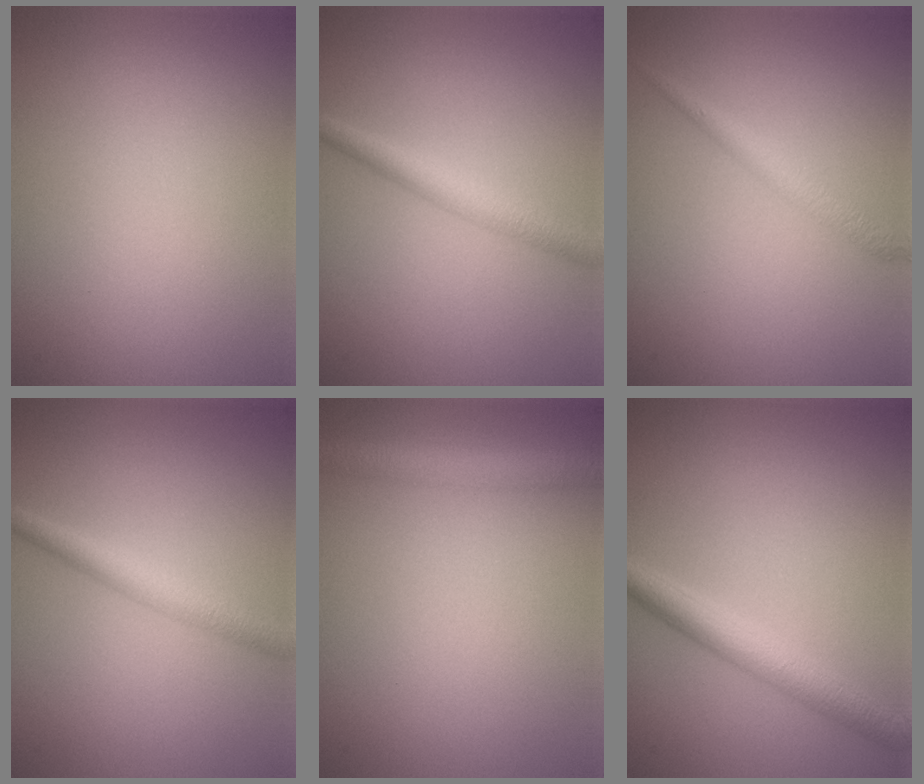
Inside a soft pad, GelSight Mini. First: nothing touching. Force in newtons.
{"total": 2.7, "press": 2.7, "slide": 0.1}
{"total": 1.6, "press": 1.6, "slide": 0.0}
{"total": 2.7, "press": 2.7, "slide": 0.1}
{"total": 3.0, "press": 3.0, "slide": 0.1}
{"total": 3.6, "press": 3.6, "slide": 0.2}